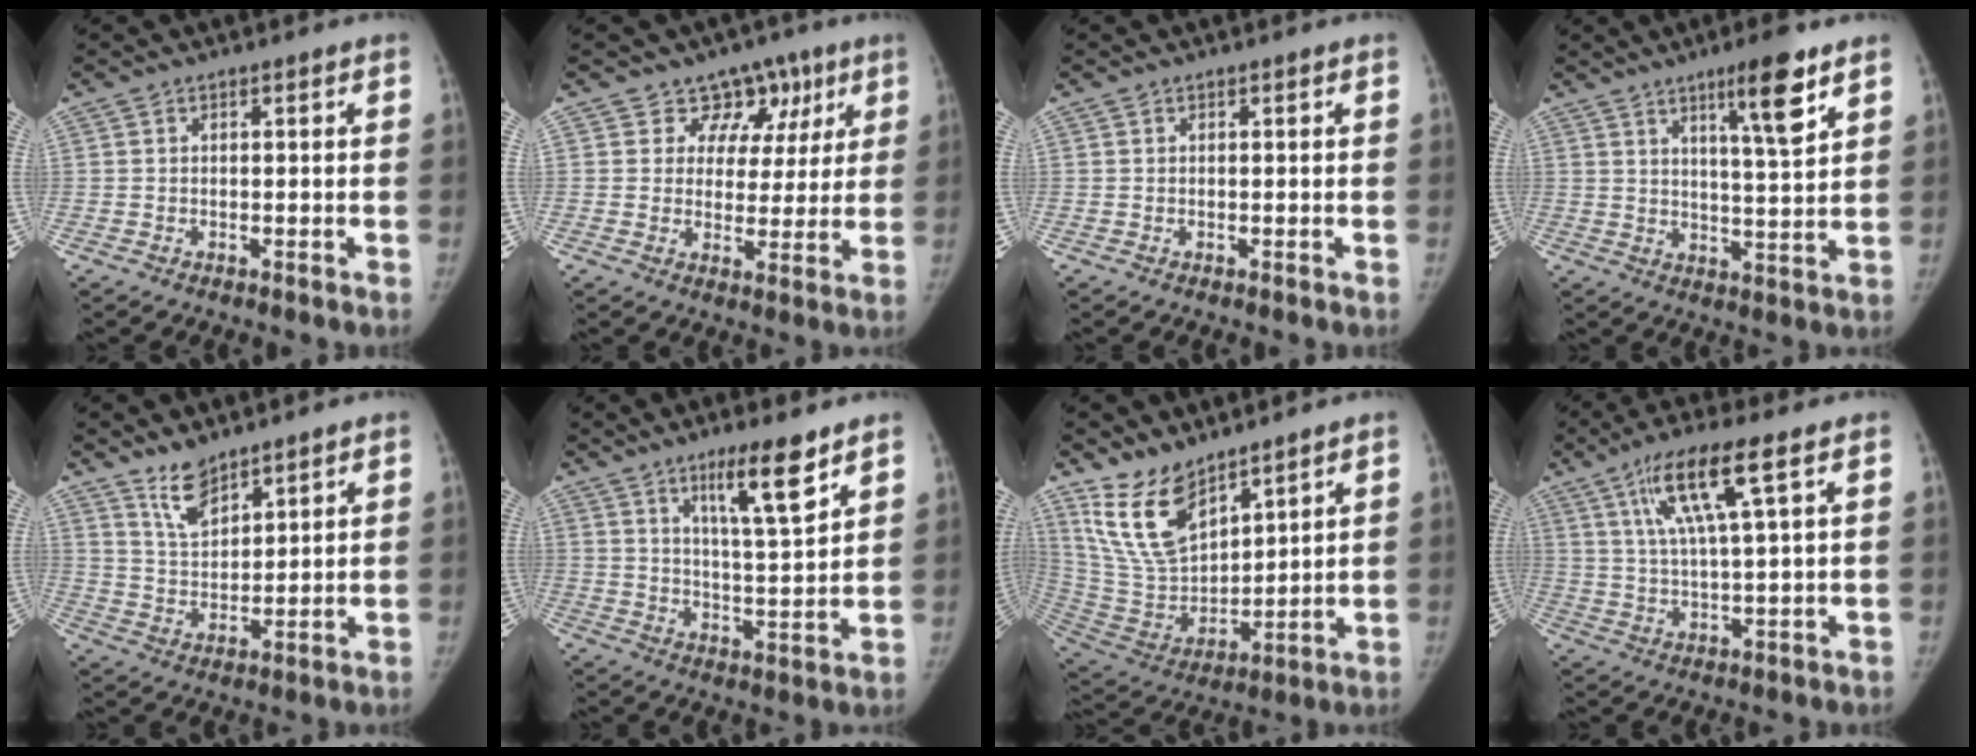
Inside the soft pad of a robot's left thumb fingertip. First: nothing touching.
{"total": 8.6, "force": [5.0, 6.9, 1.3], "torque": [0.042, -0.012, 0.066]}
{"total": 0.0}
{"total": 9.8, "force": [5.8, 1.1, 7.9], "torque": [-0.116, -0.034, 0.091]}
{"total": 6.7, "force": [5.3, 2.6, 3.0], "torque": [-0.036, -0.042, 0.107]}
{"total": 10.3, "force": [6.6, 1.4, 7.8], "torque": [-0.120, -0.045, 0.112]}
{"total": 14.6, "force": [10.4, 7.0, 7.5], "torque": [-0.110, -0.060, 0.224]}
{"total": 11.3, "force": [5.1, 1.3, 9.9], "torque": [-0.199, -0.011, 0.097]}